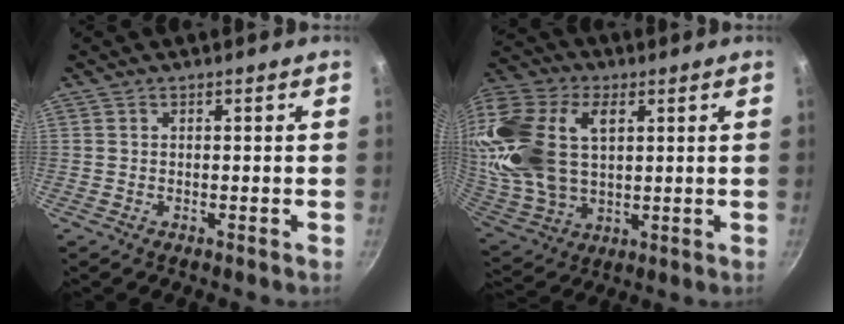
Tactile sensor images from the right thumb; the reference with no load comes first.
{"total": 26.3, "force": [6.7, 16.9, 19.0], "torque": [-0.415, 0.006, 0.128]}